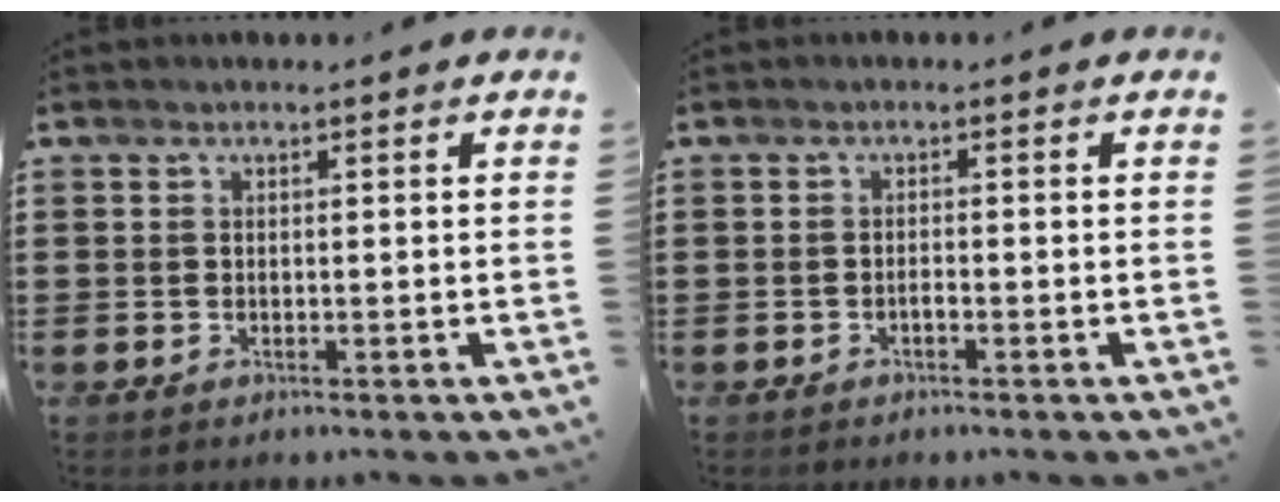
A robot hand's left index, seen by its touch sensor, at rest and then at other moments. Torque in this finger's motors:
{"motor_torque": [-0.02, 0.03, 0.04, 0.00]}